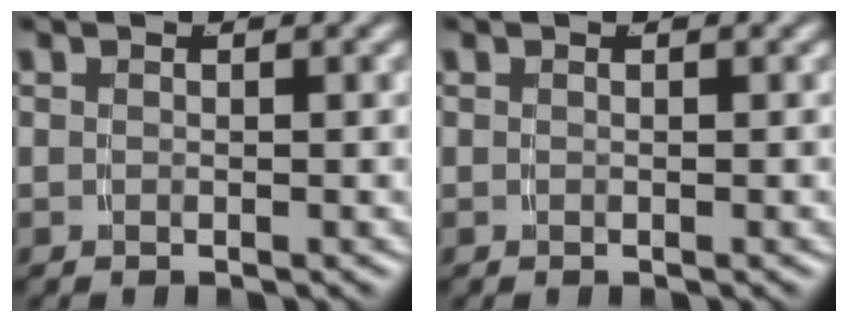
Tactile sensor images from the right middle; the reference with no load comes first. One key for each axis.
{"total": 0.0}